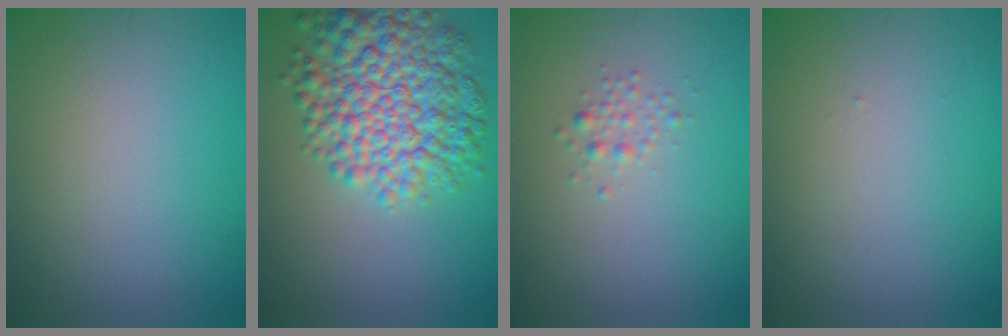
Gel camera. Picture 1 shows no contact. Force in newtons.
{"total": 9.1, "press": 9.1, "slide": 0.3}
{"total": 1.1, "press": 1.1, "slide": 0.0}
{"total": 0.0}